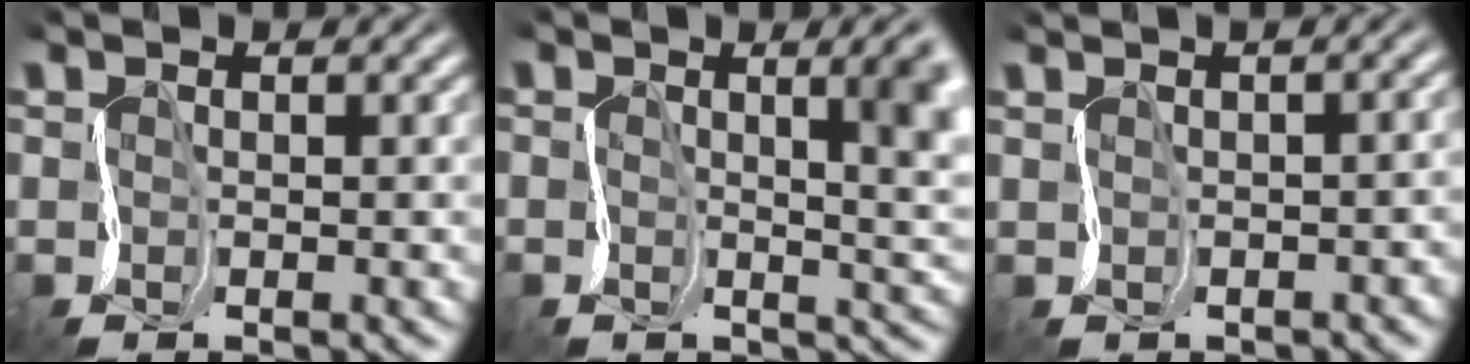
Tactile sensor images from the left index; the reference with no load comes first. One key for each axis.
{"total": 7.2, "fx": 1.2, "fy": 3.1, "fz": 6.4, "tx": -0.060, "ty": 0.012, "tz": 0.012}
{"total": 2.8, "fx": -0.5, "fy": 1.8, "fz": 2.2, "tx": 0.005, "ty": 0.020, "tz": -0.010}